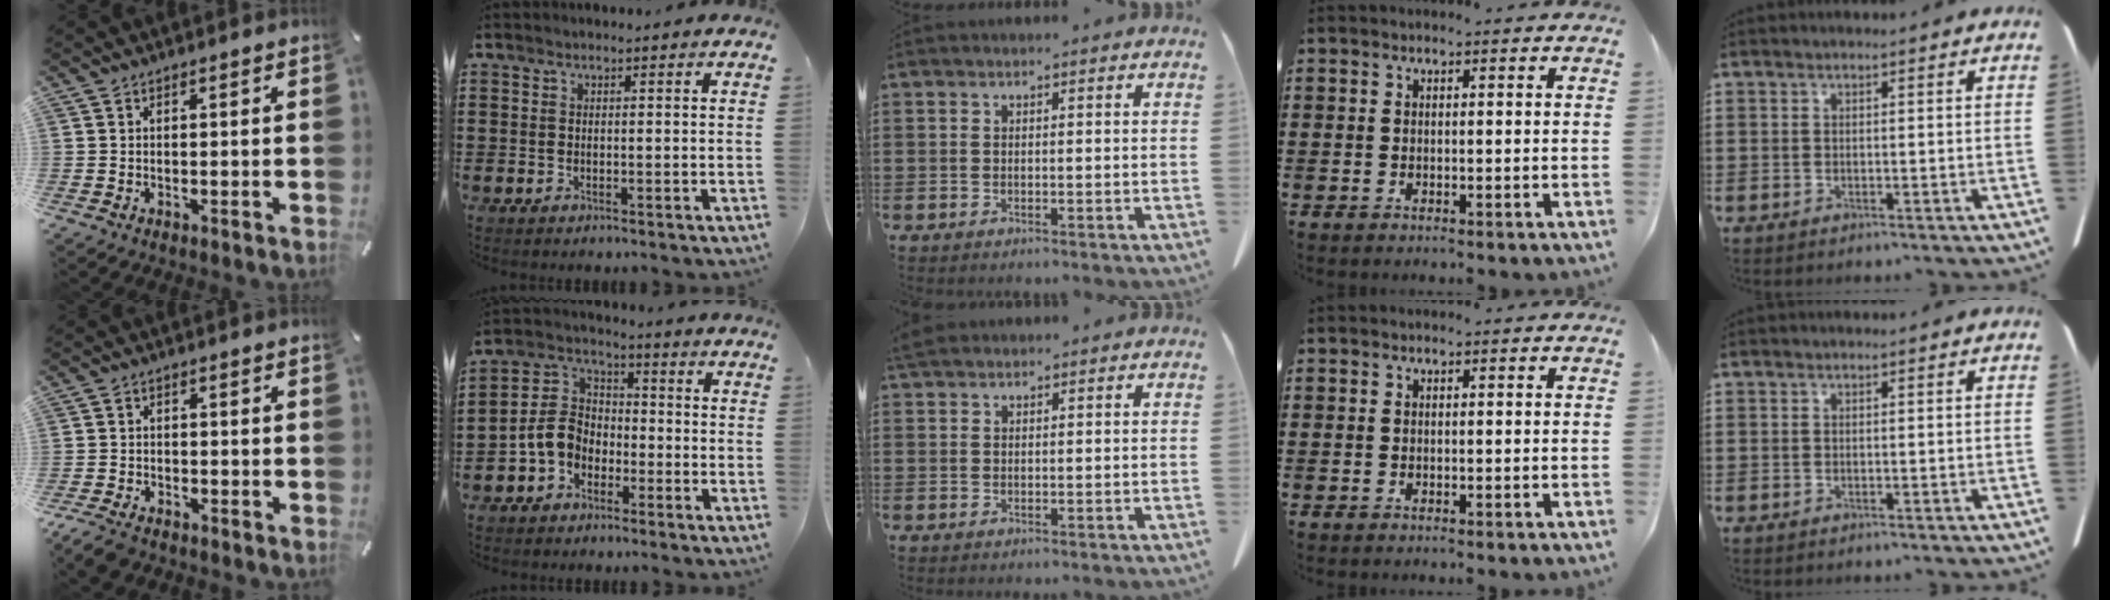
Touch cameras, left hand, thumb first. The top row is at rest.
{"thumb": {"total": 3.8, "force": [-3.1, 1.7, 1.4], "torque": [-0.041, 0.011, -0.063]}, "index": {"total": 6.2, "force": [-2.5, 4.8, 3.0], "torque": [-0.098, 0.002, -0.061]}, "middle": {"total": 1.6, "force": [1.4, 0.5, 0.7], "torque": [-0.018, 0.002, 0.028]}}